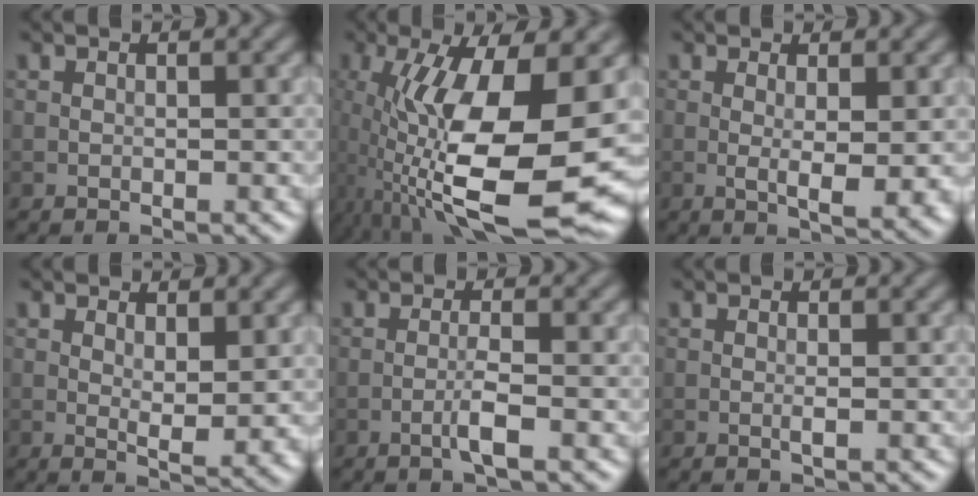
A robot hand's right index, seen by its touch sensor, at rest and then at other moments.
{"total": 14.9, "force": [-3.0, 5.2, 13.6], "torque": [-0.241, -0.015, -0.050]}
{"total": 3.7, "force": [0.1, 0.6, 3.6], "torque": [-0.061, -0.009, 0.007]}
{"total": 3.4, "force": [1.2, 1.0, 3.0], "torque": [-0.049, -0.009, 0.024]}
{"total": 2.1, "force": [-0.9, 0.0, 1.9], "torque": [-0.036, 0.005, -0.020]}
{"total": 0.6, "force": [-0.1, 0.0, 0.6], "torque": [-0.014, -0.003, -0.002]}